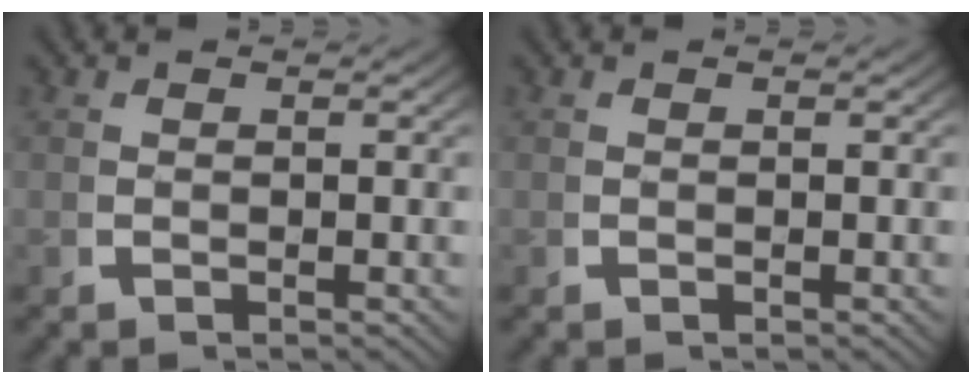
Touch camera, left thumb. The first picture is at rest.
{"total": 0.0}